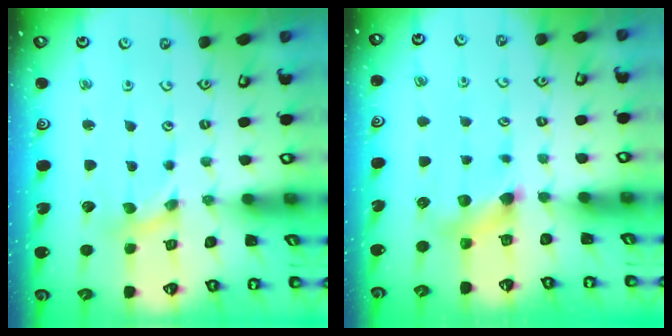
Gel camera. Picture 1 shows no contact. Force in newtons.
{"total": 6.7, "press": 6.7, "slide": 0.6}